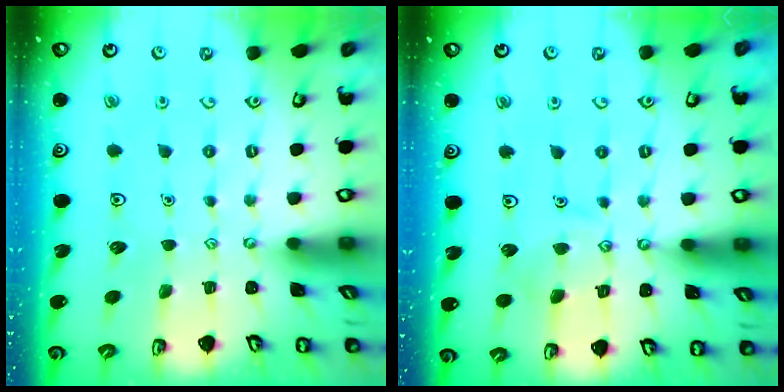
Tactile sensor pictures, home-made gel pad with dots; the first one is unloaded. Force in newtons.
{"total": 8.8, "press": 8.7, "slide": 0.8}